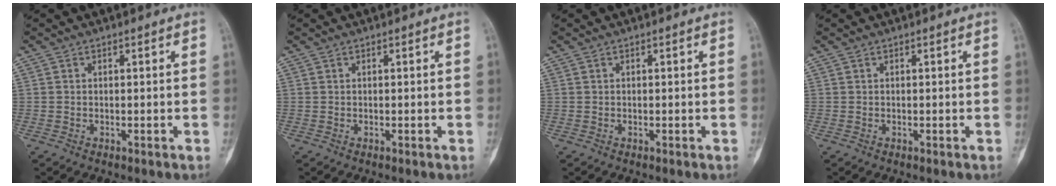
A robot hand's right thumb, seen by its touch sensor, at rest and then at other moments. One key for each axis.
{"total": 0.0}
{"total": 0.0}
{"total": 0.0}